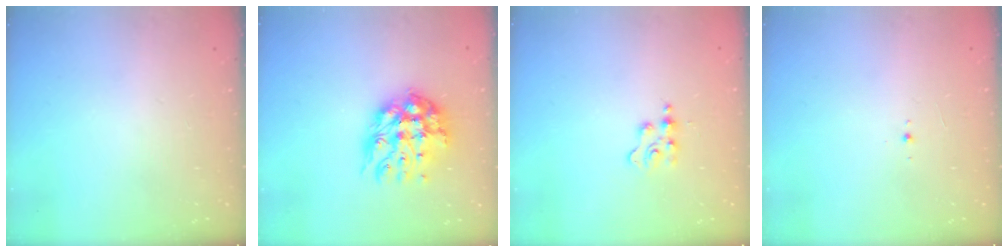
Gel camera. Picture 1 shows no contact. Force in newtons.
{"total": 15.0, "press": 15.0, "slide": 1.3}
{"total": 2.1, "press": 2.1, "slide": 0.4}
{"total": 2.7, "press": 2.5, "slide": 0.8}